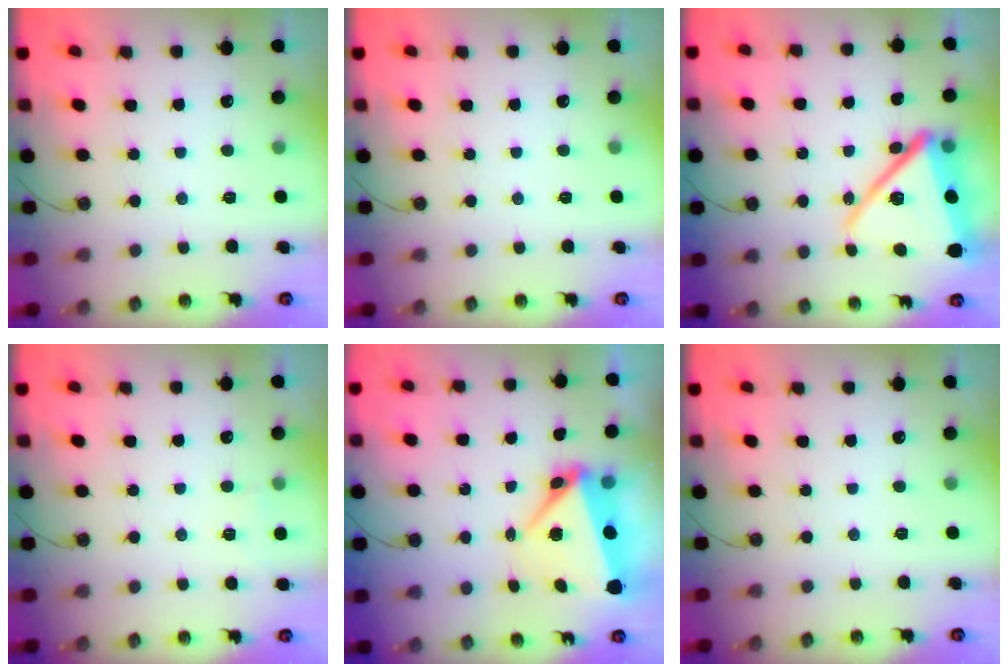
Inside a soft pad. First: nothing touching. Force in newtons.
{"total": 0.0}
{"total": 20.1, "press": 20.0, "slide": 1.6}
{"total": 2.7, "press": 2.3, "slide": 1.5}
{"total": 6.7, "press": 6.5, "slide": 1.6}
{"total": 0.0}